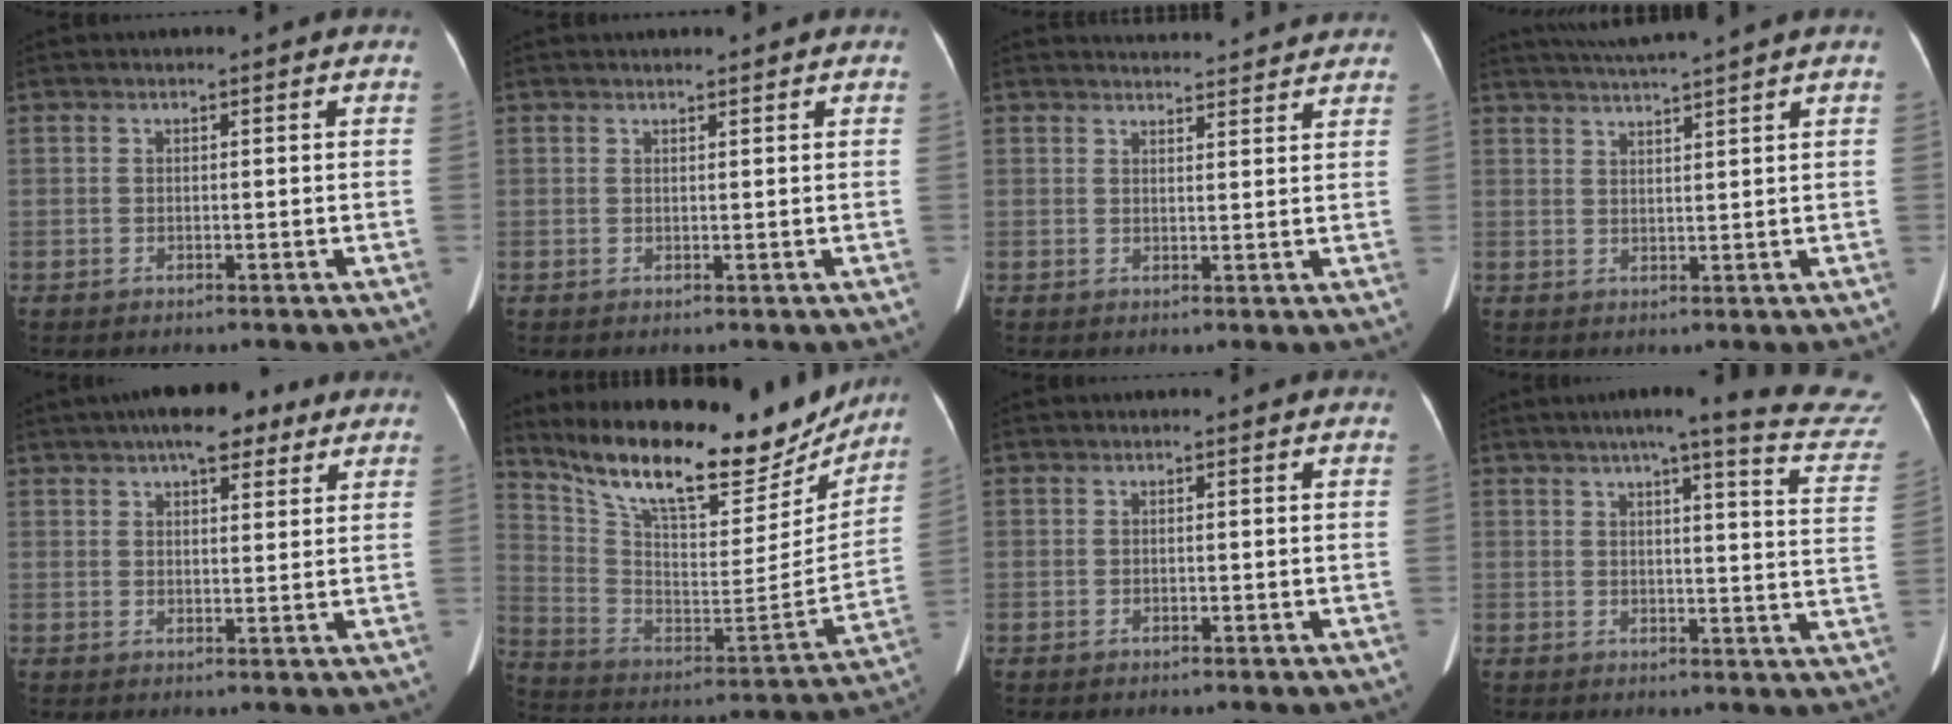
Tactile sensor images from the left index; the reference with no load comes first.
{"total": 2.0, "force": [1.9, 0.2, 0.7], "torque": [-0.009, 0.013, 0.029]}
{"total": 9.7, "force": [9.4, 1.0, 1.9], "torque": [-0.020, 0.015, 0.105]}
{"total": 7.2, "force": [6.4, -1.6, 2.9], "torque": [-0.048, 0.014, 0.099]}
{"total": 8.8, "force": [6.3, 2.8, 5.5], "torque": [-0.075, 0.026, 0.093]}
{"total": 27.1, "force": [22.2, 8.0, 13.4], "torque": [-0.231, -0.013, 0.336]}
{"total": 0.0}
{"total": 18.4, "force": [16.5, 0.4, 8.3], "torque": [-0.097, -0.053, 0.176]}